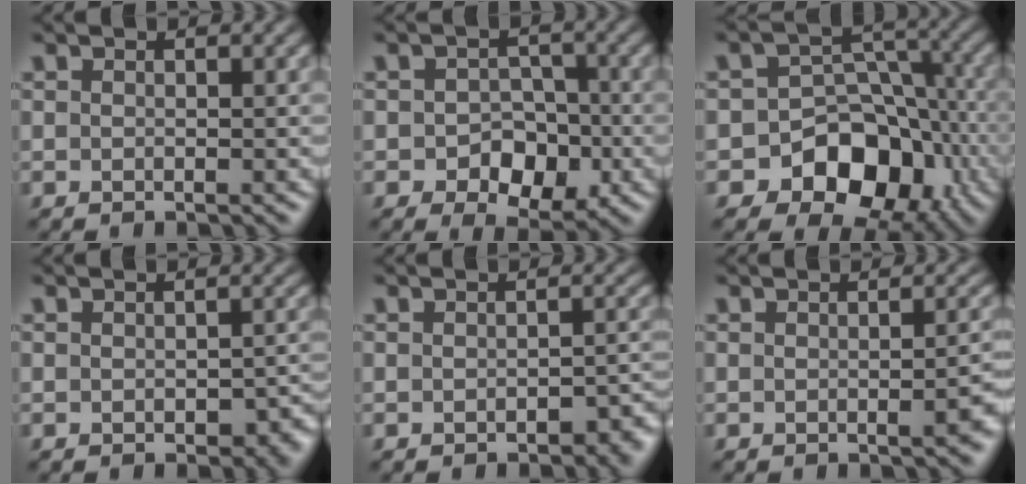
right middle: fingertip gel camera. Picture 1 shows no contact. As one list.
[{"total": 5.6, "force": [-1.9, 3.8, 3.6], "torque": [-0.051, -0.003, -0.033]}, {"total": 9.4, "force": [-4.4, 6.7, 4.8], "torque": [-0.039, 0.006, -0.078]}, {"total": 3.8, "force": [-1.2, 1.8, 3.1], "torque": [-0.035, -0.008, -0.011]}, {"total": 3.5, "force": [-1.3, 1.4, 2.9], "torque": [-0.035, -0.005, -0.014]}, {"total": 3.1, "force": [-0.6, 0.8, 2.9], "torque": [-0.029, 0.002, -0.006]}]